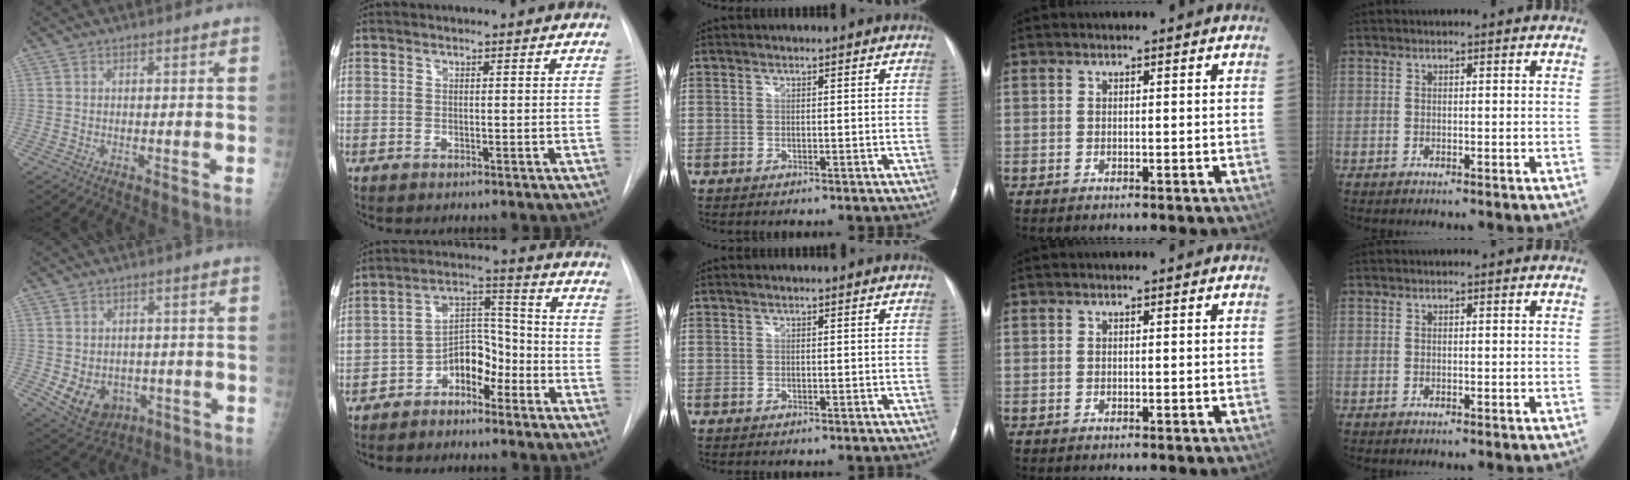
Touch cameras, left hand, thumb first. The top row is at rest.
{"thumb": {"total": 9.6, "force": [-2.5, 7.8, 5.1], "torque": [-0.062, 0.007, -0.017]}, "index": {"total": 7.6, "force": [-4.5, 4.1, 4.6], "torque": [-0.083, 0.029, -0.082]}}